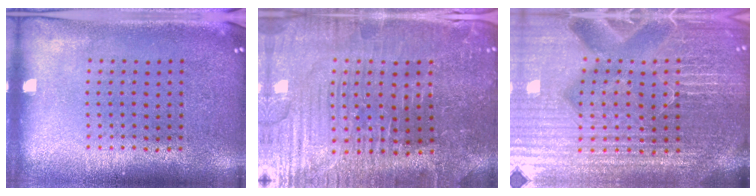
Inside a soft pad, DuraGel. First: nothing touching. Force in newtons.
{"total": 3.7, "press": 3.7, "slide": 0.4}
{"total": 6.1, "press": 5.5, "slide": 2.7}